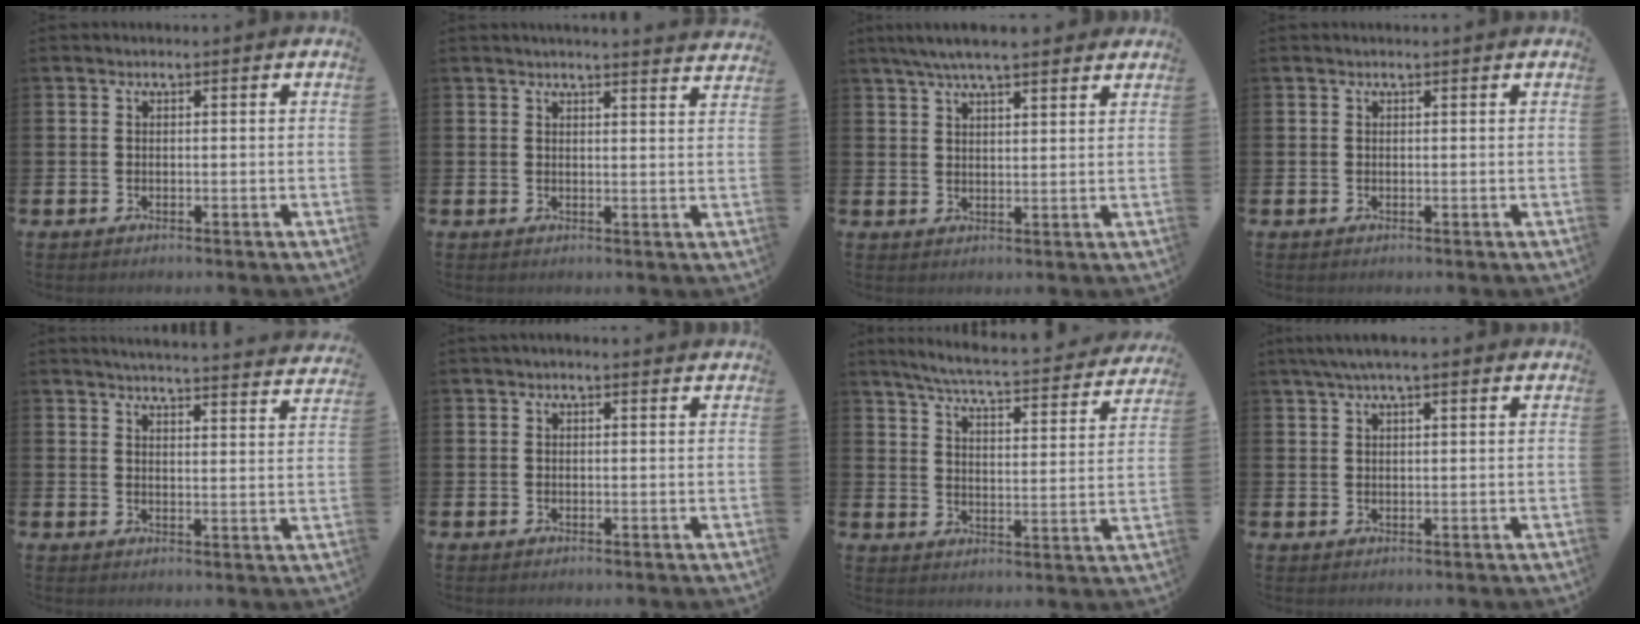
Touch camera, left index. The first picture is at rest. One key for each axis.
{"total": 2.8, "fx": 2.8, "fy": -0.4, "fz": 0.0, "tx": 0.007, "ty": -0.023, "tz": 0.048}
{"total": 5.9, "fx": 5.3, "fy": 0.8, "fz": 2.6, "tx": -0.060, "ty": -0.010, "tz": 0.095}
{"total": 0.0}
{"total": 4.5, "fx": 4.4, "fy": -0.5, "fz": 0.3, "tx": -0.007, "ty": -0.039, "tz": 0.074}
{"total": 0.6, "fx": 0.3, "fy": 0.0, "fz": 0.5, "tx": -0.007, "ty": 0.001, "tz": 0.005}
{"total": 5.9, "fx": 5.4, "fy": 0.2, "fz": 2.4, "tx": -0.070, "ty": -0.040, "tz": 0.089}
{"total": 3.8, "fx": 2.8, "fy": 0.6, "fz": 2.5, "tx": -0.050, "ty": 0.000, "tz": 0.049}